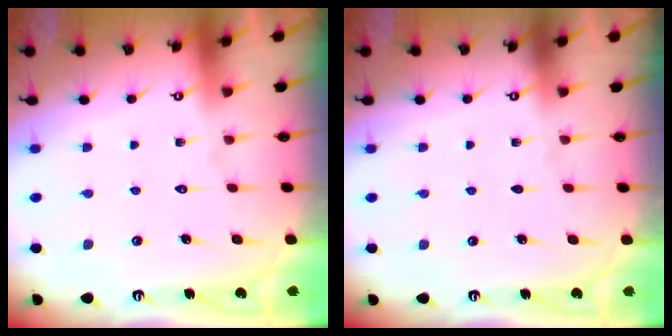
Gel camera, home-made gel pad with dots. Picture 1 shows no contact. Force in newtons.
{"total": 0.0}